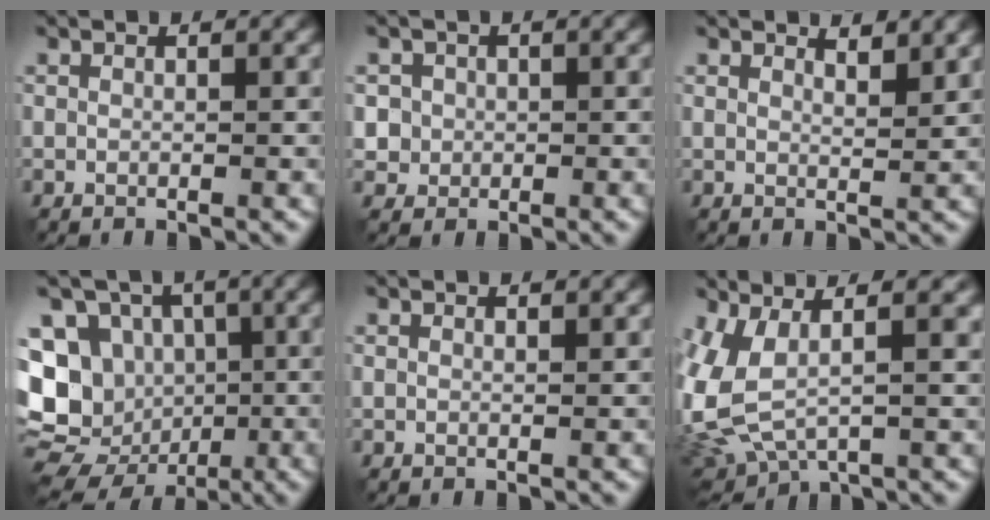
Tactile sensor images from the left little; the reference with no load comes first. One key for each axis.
{"total": 1.9, "fx": 0.1, "fy": 1.9, "fz": 0.3, "tx": -0.003, "ty": -0.001, "tz": 0.015}
{"total": 2.0, "fx": 1.8, "fy": 0.3, "fz": 0.9, "tx": -0.011, "ty": -0.001, "tz": 0.030}
{"total": 16.5, "fx": -2.6, "fy": 14.8, "fz": 6.9, "tx": -0.172, "ty": -0.002, "tz": -0.055}
{"total": 0.7, "fx": 0.7, "fy": 0.0, "fz": 0.3, "tx": -0.005, "ty": -0.001, "tz": 0.010}
{"total": 9.9, "fx": 1.2, "fy": 4.9, "fz": 8.5, "tx": -0.217, "ty": -0.015, "tz": 0.043}